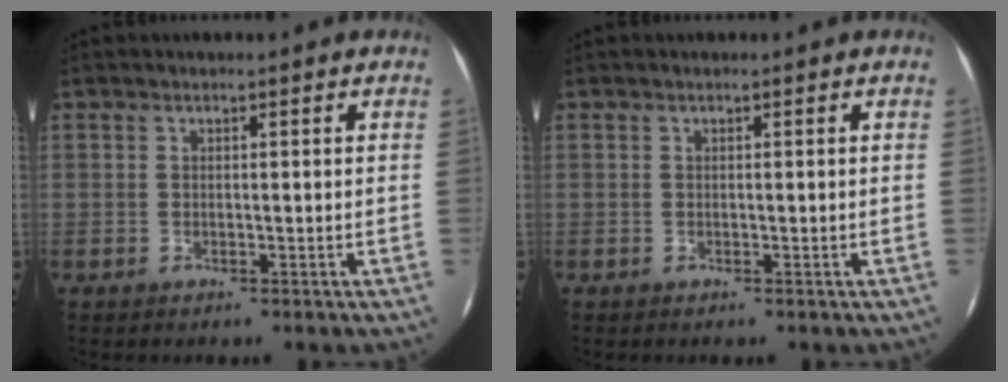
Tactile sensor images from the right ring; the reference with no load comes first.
{"total": 0.0}